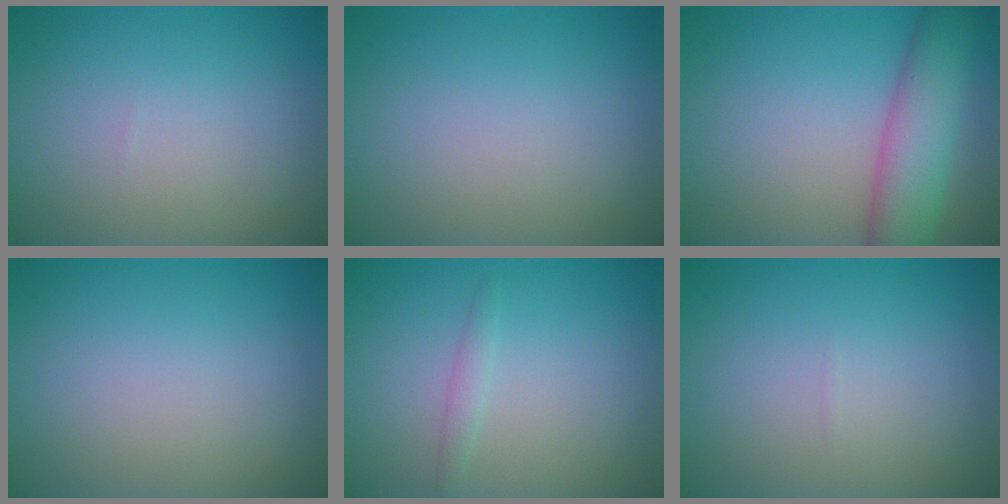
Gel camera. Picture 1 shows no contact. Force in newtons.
{"total": 0.0}
{"total": 6.4, "press": 6.4, "slide": 0.3}
{"total": 0.0}
{"total": 0.9, "press": 0.9, "slide": 0.1}
{"total": 0.0}